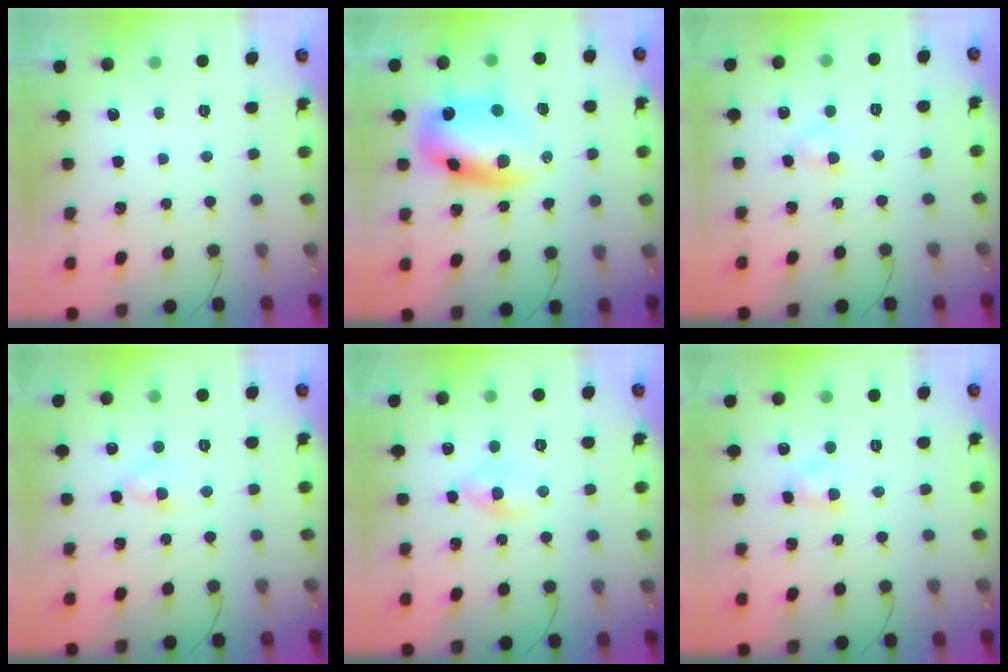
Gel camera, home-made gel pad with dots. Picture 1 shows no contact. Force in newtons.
{"total": 12.8, "press": 12.4, "slide": 3.4}
{"total": 2.8, "press": 2.6, "slide": 1.1}
{"total": 2.1, "press": 1.9, "slide": 0.9}
{"total": 2.6, "press": 2.3, "slide": 1.1}
{"total": 3.0, "press": 2.8, "slide": 0.9}